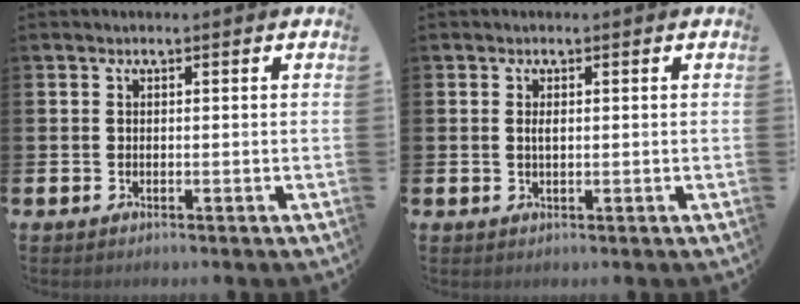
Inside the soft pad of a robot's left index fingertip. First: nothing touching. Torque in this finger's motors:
{"motor_torque": [0.40, -0.20, 0.04, 0.04]}